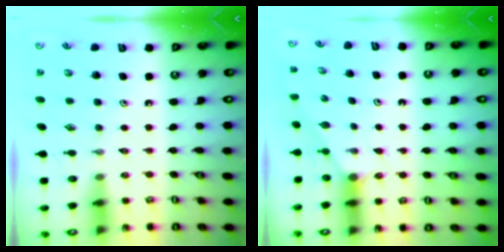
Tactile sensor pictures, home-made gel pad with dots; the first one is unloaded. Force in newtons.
{"total": 1.1, "press": 1.1, "slide": 0.2}